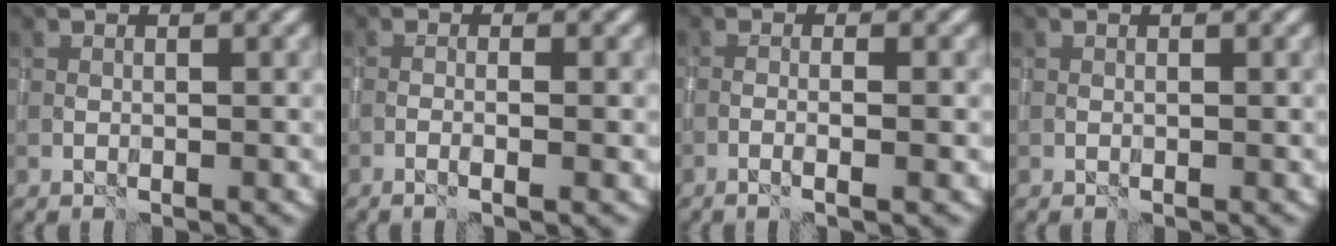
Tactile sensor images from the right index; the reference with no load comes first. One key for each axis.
{"total": 1.7, "fx": -0.7, "fy": 0.0, "fz": 1.6, "tx": -0.028, "ty": 0.005, "tz": -0.016}
{"total": 2.4, "fx": -0.9, "fy": 0.2, "fz": 2.2, "tx": -0.033, "ty": 0.006, "tz": -0.023}
{"total": 0.0}